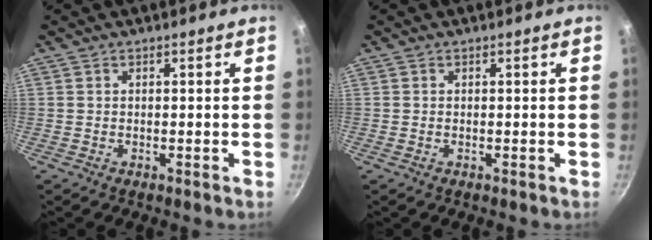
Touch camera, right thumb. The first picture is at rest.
{"total": 0.0}